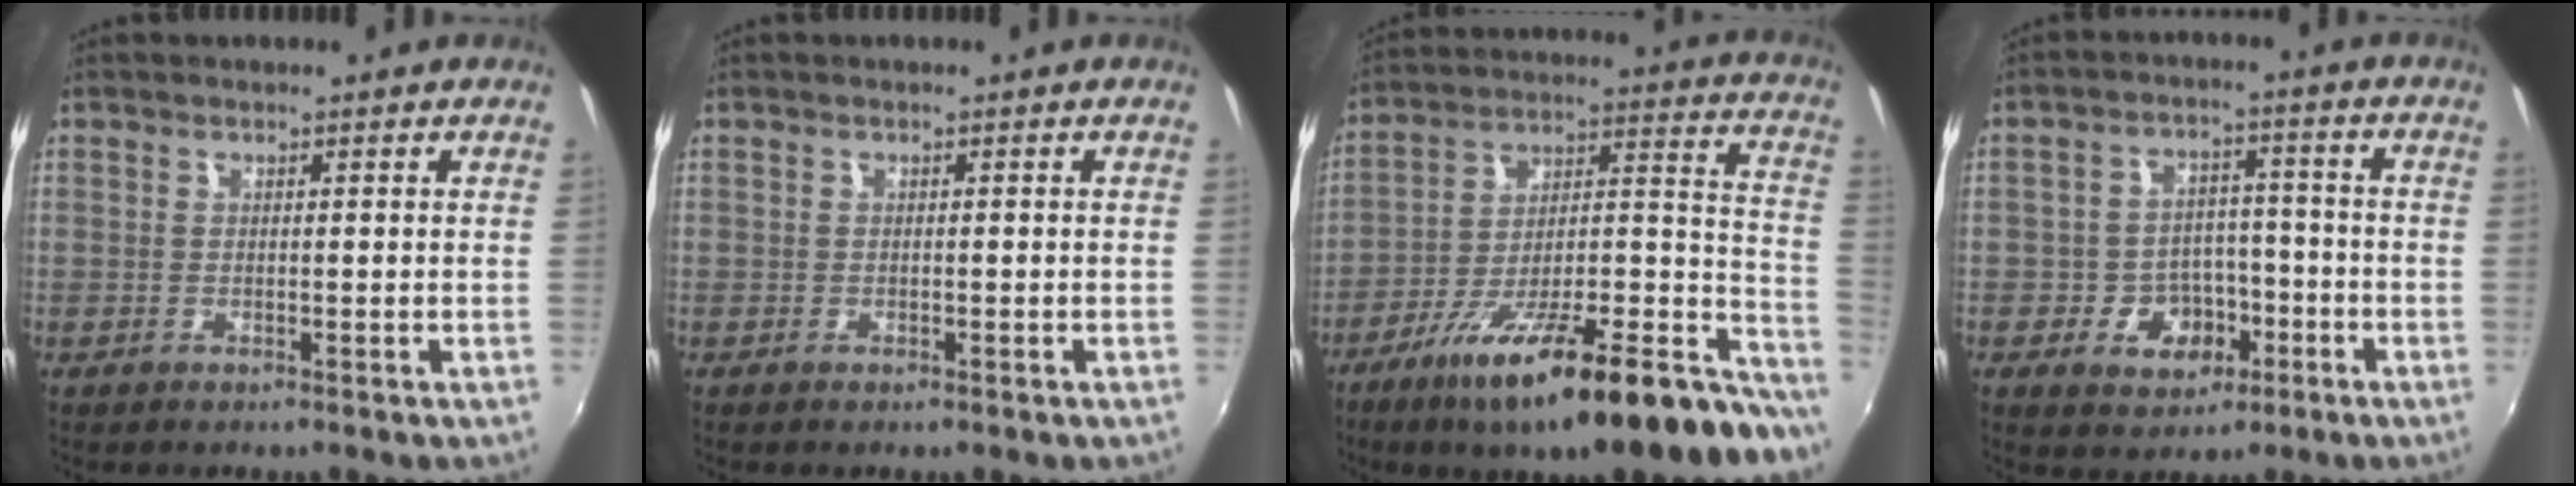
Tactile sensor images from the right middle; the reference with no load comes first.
{"total": 0.6, "force": [-0.4, 0.4, 0.2], "torque": [-0.003, -0.004, -0.008]}
{"total": 29.7, "force": [-20.5, 7.2, 20.3], "torque": [-0.276, -0.012, -0.308]}
{"total": 8.5, "force": [-3.7, 6.6, 3.8], "torque": [-0.082, 0.017, -0.044]}